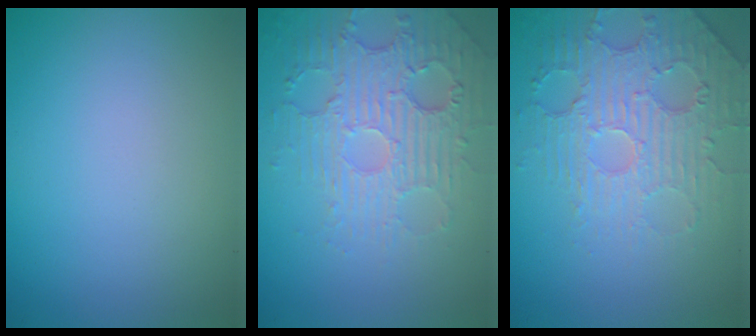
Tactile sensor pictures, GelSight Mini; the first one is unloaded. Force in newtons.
{"total": 4.1, "press": 3.7, "slide": 1.8}
{"total": 4.6, "press": 3.7, "slide": 2.7}